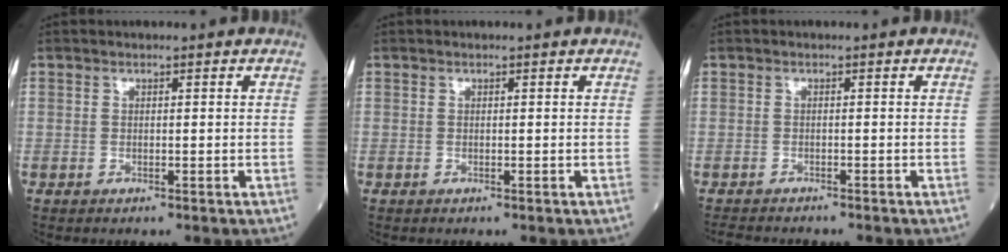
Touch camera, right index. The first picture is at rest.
{"total": 0.0}
{"total": 3.4, "force": [-3.2, 0.8, 0.6], "torque": [-0.011, -0.011, -0.054]}